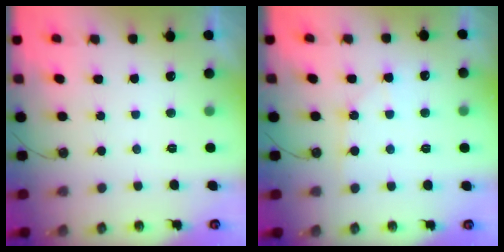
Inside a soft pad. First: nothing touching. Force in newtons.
{"total": 5.5, "press": 5.5, "slide": 0.6}